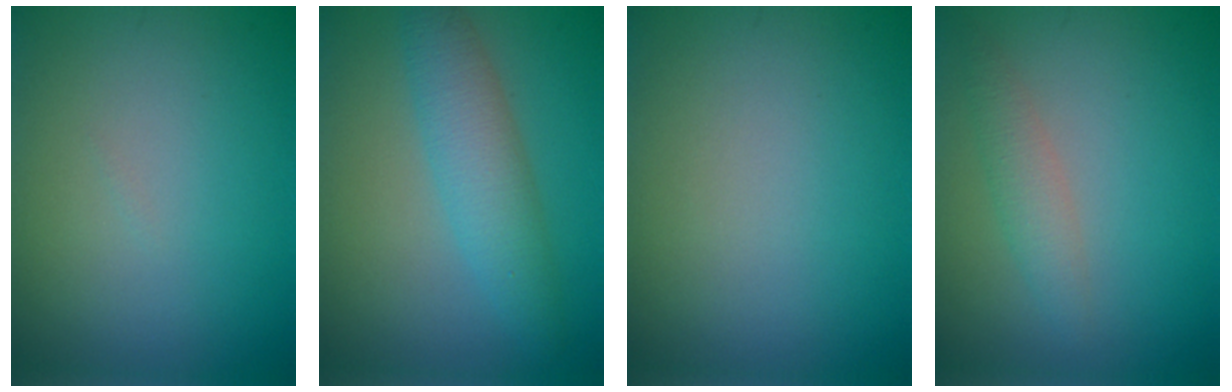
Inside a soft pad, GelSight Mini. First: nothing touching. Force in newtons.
{"total": 4.2, "press": 4.2, "slide": 0.2}
{"total": 0.0}
{"total": 2.0, "press": 2.0, "slide": 0.1}